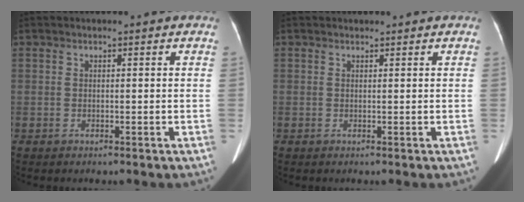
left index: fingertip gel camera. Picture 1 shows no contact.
{"total": 0.8, "force": [0.6, 0.4, 0.0], "torque": [-0.004, 0.012, 0.009]}